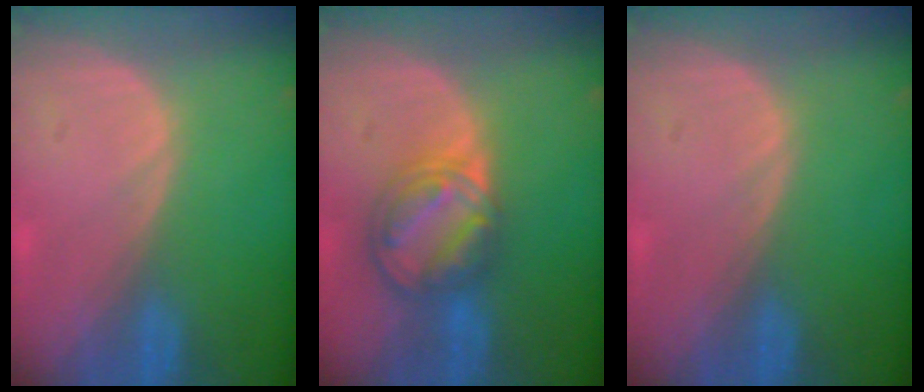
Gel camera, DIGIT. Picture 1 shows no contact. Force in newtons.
{"total": 8.2, "press": 7.0, "slide": 4.2}
{"total": 0.0}